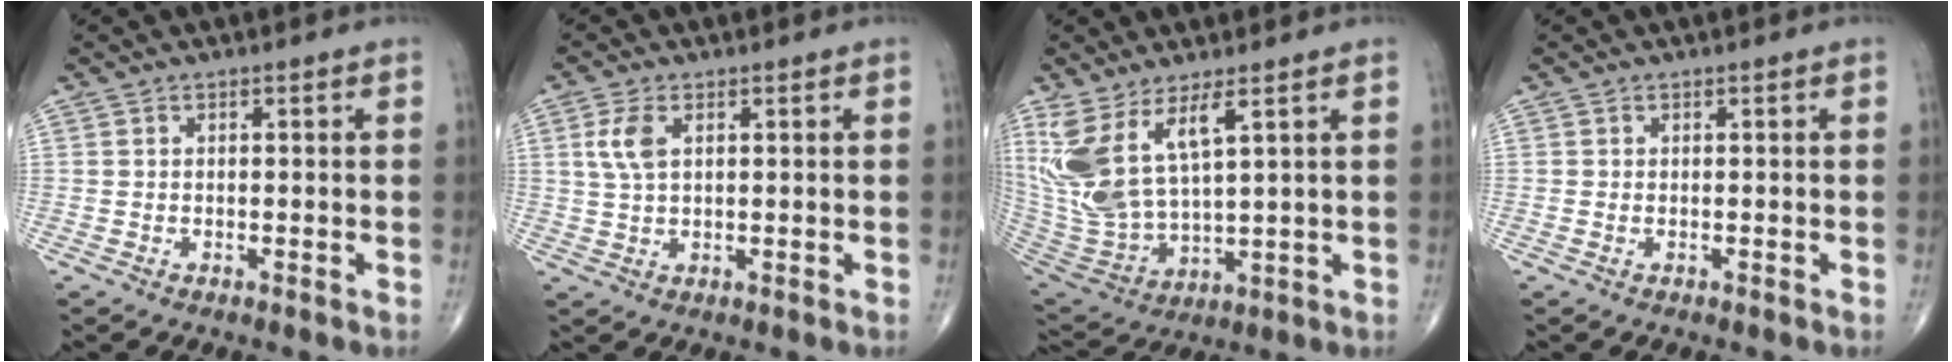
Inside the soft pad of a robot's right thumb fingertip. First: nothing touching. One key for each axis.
{"total": 4.5, "fx": 1.4, "fy": 2.3, "fz": 3.6, "tx": -0.083, "ty": 0.003, "tz": 0.030}
{"total": 13.7, "fx": 6.4, "fy": 4.9, "fz": 11.1, "tx": -0.241, "ty": -0.036, "tz": 0.149}
{"total": 0.0}